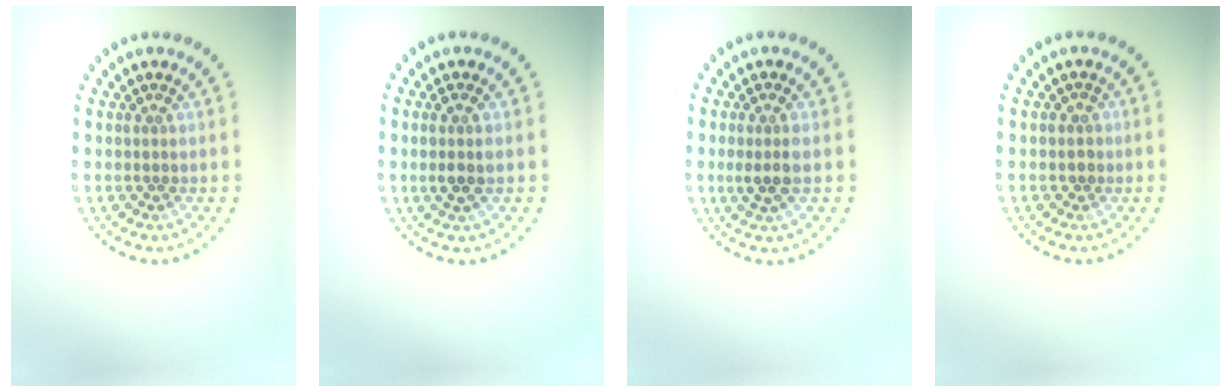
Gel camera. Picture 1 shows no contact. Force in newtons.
{"total": 1.7, "press": 1.5, "slide": 0.7}
{"total": 2.2, "press": 1.8, "slide": 1.2}
{"total": 0.8, "press": 0.6, "slide": 0.5}